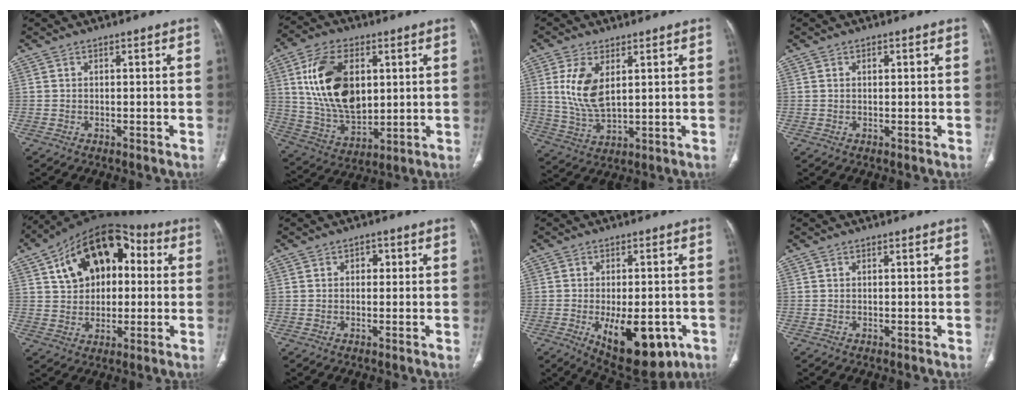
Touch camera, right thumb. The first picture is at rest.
{"total": 18.5, "force": [4.4, 11.2, 14.1], "torque": [-0.240, -0.015, 0.091]}
{"total": 9.3, "force": [2.9, 4.6, 7.6], "torque": [-0.156, -0.015, 0.066]}
{"total": 0.9, "force": [0.4, 0.6, 0.6], "torque": [-0.011, 0.001, 0.006]}
{"total": 18.5, "force": [4.7, 12.1, 13.2], "torque": [-0.175, 0.024, 0.070]}
{"total": 2.0, "force": [0.4, 1.5, 1.2], "torque": [-0.007, 0.004, 0.003]}
{"total": 15.3, "force": [-5.4, 7.5, 12.2], "torque": [-0.165, 0.002, -0.057]}
{"total": 0.0}